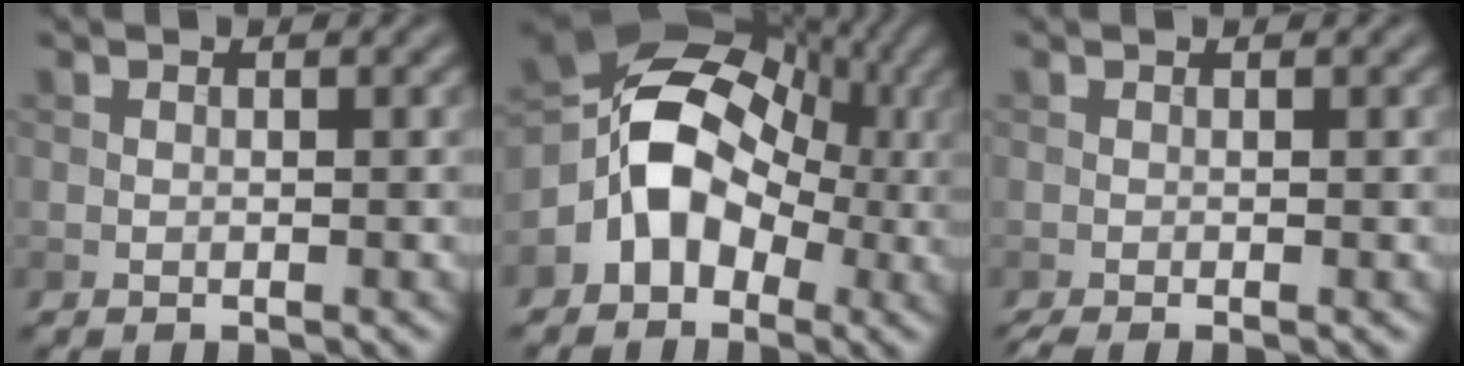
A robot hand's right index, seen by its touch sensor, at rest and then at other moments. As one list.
[{"total": 8.4, "force": [-1.5, 6.5, 5.2], "torque": [-0.078, 0.013, -0.048]}, {"total": 1.4, "force": [-0.7, 0.3, 1.1], "torque": [-0.018, -0.010, -0.017]}]